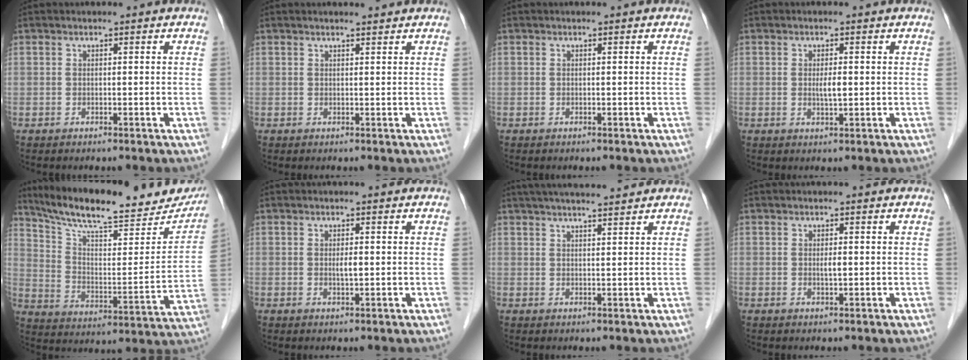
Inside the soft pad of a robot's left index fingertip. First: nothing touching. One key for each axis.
{"total": 2.1, "fx": 2.0, "fy": 0.0, "fz": 0.6, "tx": -0.011, "ty": 0.008, "tz": 0.028}
{"total": 0.0}
{"total": 2.1, "fx": 0.1, "fy": 0.4, "fz": 2.1, "tx": -0.040, "ty": -0.001, "tz": 0.003}
{"total": 24.0, "fx": 20.8, "fy": 5.5, "fz": 10.6, "tx": -0.162, "ty": -0.019, "tz": 0.293}
{"total": 1.4, "fx": 0.1, "fy": 0.2, "fz": 1.4, "tx": -0.027, "ty": -0.001, "tz": 0.002}
{"total": 9.0, "fx": 7.9, "fy": 0.6, "fz": 4.3, "tx": -0.068, "ty": 0.029, "tz": 0.113}
{"total": 1.2, "fx": 0.1, "fy": 0.2, "fz": 1.1, "tx": -0.022, "ty": -0.001, "tz": 0.002}